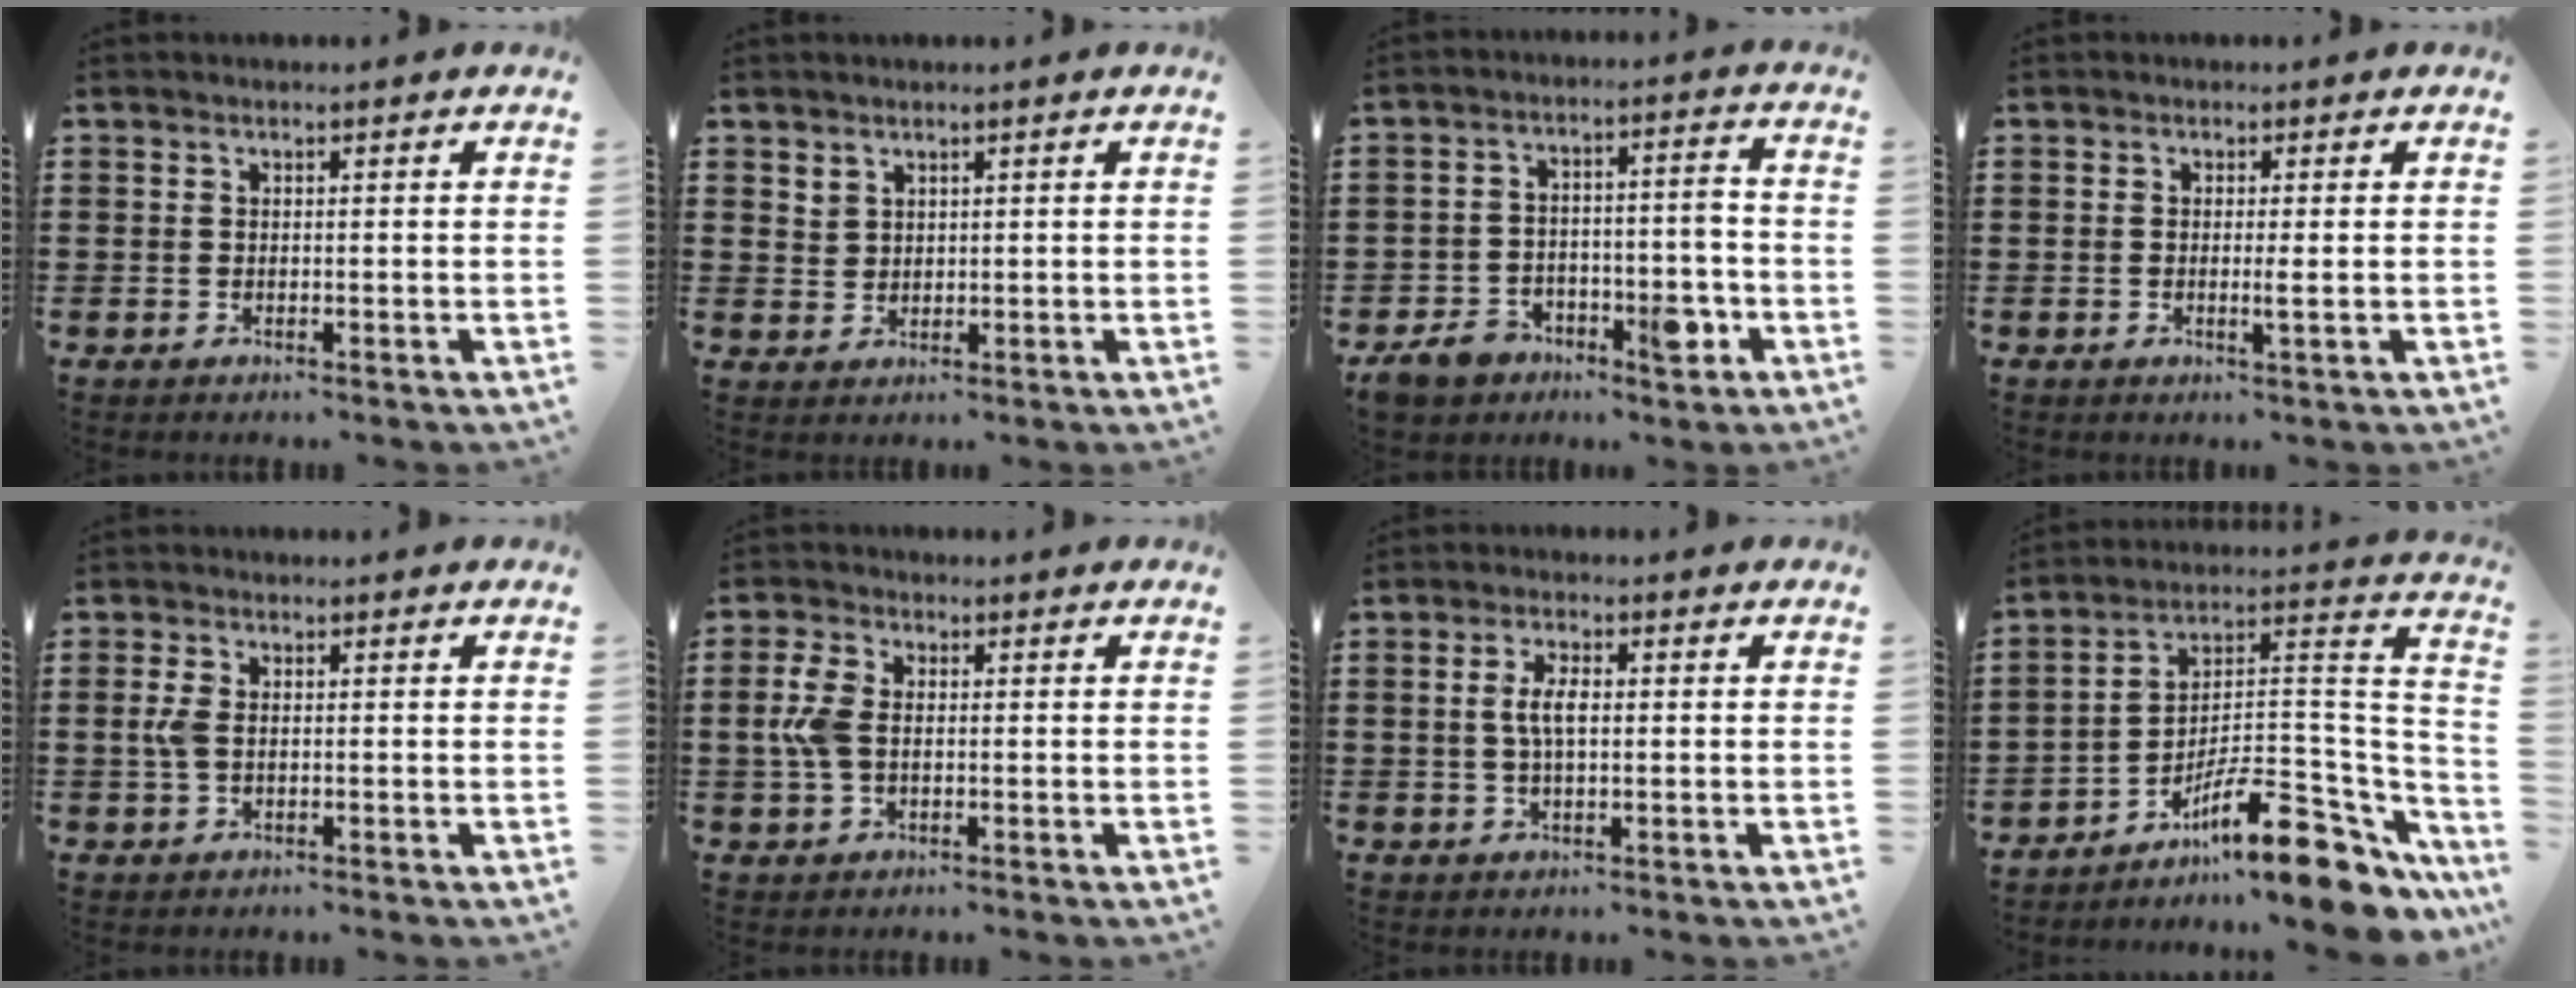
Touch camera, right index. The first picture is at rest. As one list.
[{"total": 2.1, "force": [1.7, 1.2, 0.1], "torque": [-0.006, 0.003, 0.034]}, {"total": 8.6, "force": [-4.8, 3.9, 6.0], "torque": [-0.098, 0.023, -0.083]}, {"total": 1.6, "force": [-0.3, -0.1, 1.5], "torque": [-0.027, -0.006, -0.006]}, {"total": 3.0, "force": [0.0, 1.6, 2.5], "torque": [-0.073, -0.003, -0.008]}, {"total": 5.0, "force": [0.1, 3.0, 4.0], "torque": [-0.109, 0.000, -0.008]}, {"total": 3.8, "force": [0.1, 1.3, 3.6], "torque": [-0.076, -0.002, -0.003]}, {"total": 13.9, "force": [-9.6, 3.3, 9.6], "torque": [-0.146, 0.018, -0.170]}]